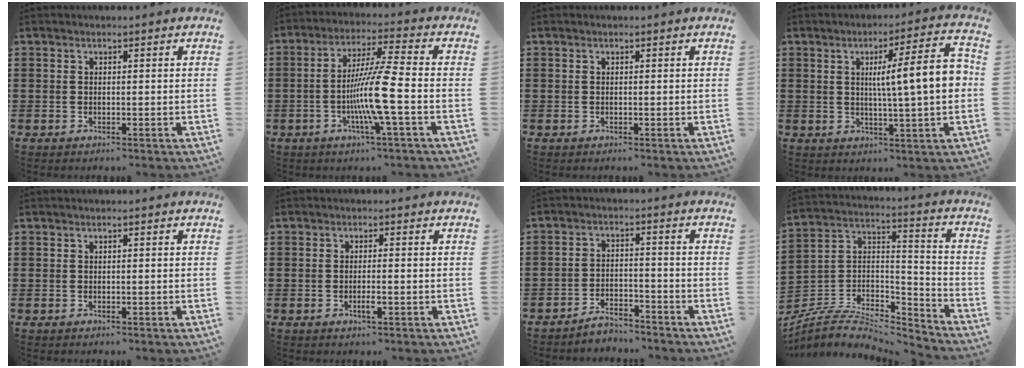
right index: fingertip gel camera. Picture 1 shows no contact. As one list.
[{"total": 10.1, "force": [-2.7, -0.4, 9.7], "torque": [-0.194, -0.018, -0.059]}, {"total": 0.0}, {"total": 10.6, "force": [1.2, 1.1, 10.5], "torque": [-0.174, -0.004, 0.014]}, {"total": 0.0}, {"total": 2.2, "force": [-0.9, 0.2, 2.0], "torque": [-0.041, -0.004, -0.018]}, {"total": 3.9, "force": [-3.8, 0.6, 0.4], "torque": [-0.011, 0.008, -0.078]}, {"total": 6.1, "force": [-4.8, 2.9, 2.5], "torque": [-0.063, 0.001, -0.098]}]